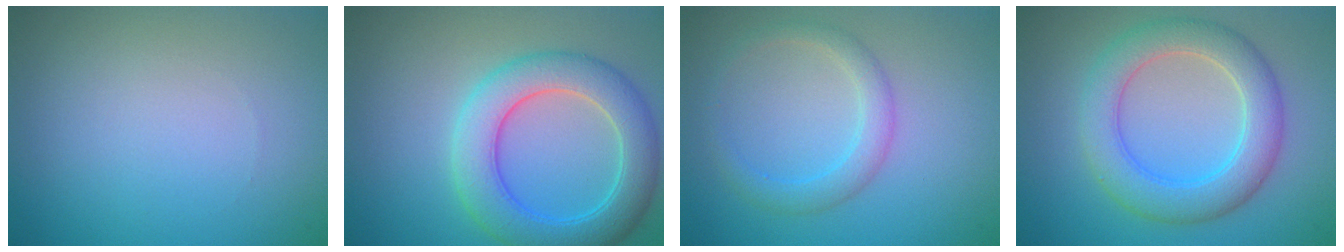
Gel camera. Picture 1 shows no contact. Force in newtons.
{"total": 6.3, "press": 6.3, "slide": 0.4}
{"total": 2.4, "press": 2.4, "slide": 0.1}
{"total": 5.7, "press": 5.7, "slide": 0.4}